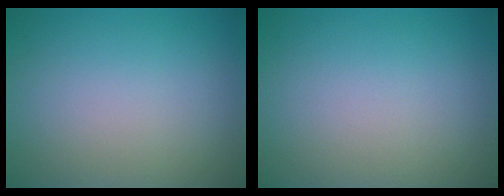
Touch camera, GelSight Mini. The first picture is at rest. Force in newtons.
{"total": 0.0}